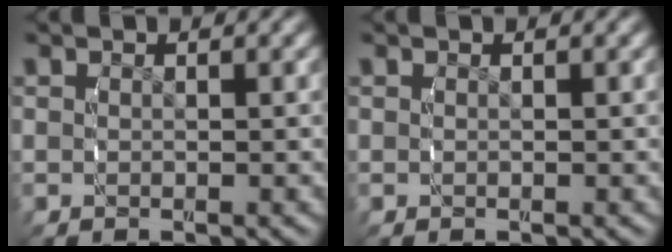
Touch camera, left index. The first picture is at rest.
{"total": 0.0}